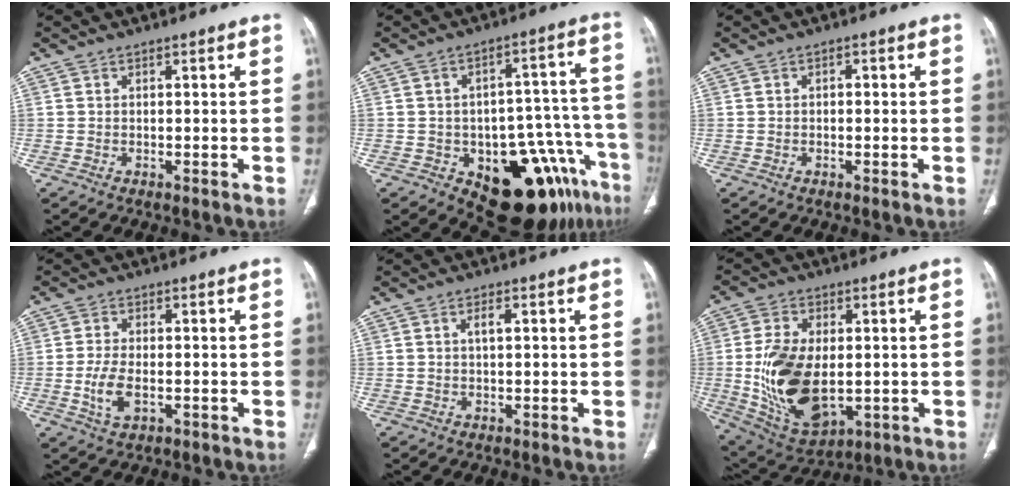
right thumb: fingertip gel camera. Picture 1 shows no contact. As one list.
[{"total": 18.2, "force": [-10.0, 8.0, 12.9], "torque": [-0.085, 0.078, -0.125]}, {"total": 0.8, "force": [0.0, 0.5, 0.6], "torque": [-0.007, 0.004, -0.002]}, {"total": 5.7, "force": [-1.4, 3.0, 4.7], "torque": [-0.099, 0.001, -0.023]}, {"total": 1.7, "force": [0.4, 0.6, 1.5], "torque": [-0.027, 0.002, 0.006]}, {"total": 17.4, "force": [-1.3, 10.2, 14.1], "torque": [-0.252, -0.007, 0.001]}]